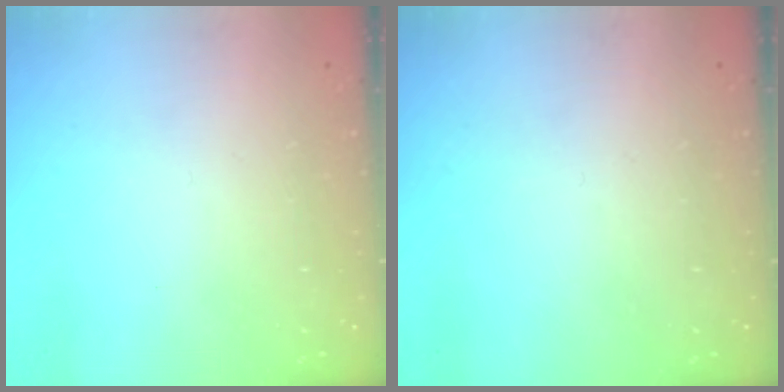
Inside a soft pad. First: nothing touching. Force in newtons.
{"total": 0.0}